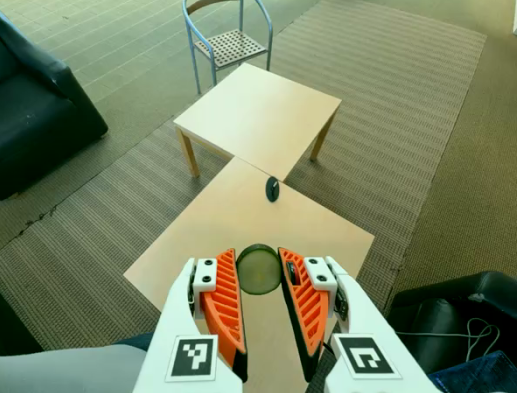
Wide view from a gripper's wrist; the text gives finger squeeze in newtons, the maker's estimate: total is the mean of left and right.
{"total": 7.8, "left": 8.2, "right": 7.4}